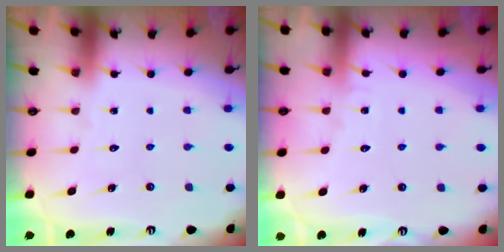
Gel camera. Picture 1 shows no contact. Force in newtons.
{"total": 3.7, "press": 3.7, "slide": 0.4}